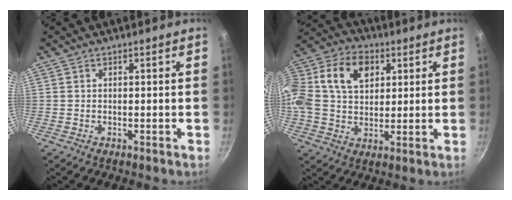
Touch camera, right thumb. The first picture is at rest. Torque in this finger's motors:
{"motor_torque": [2.38, 2.63, 0.41, -0.22, 0.21]}